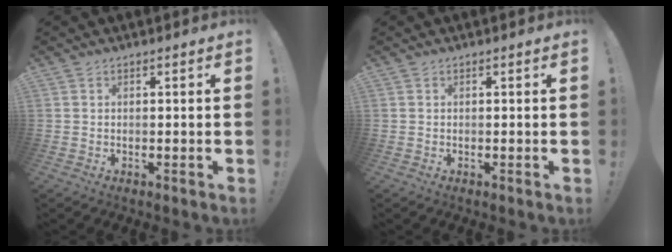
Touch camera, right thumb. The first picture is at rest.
{"total": 0.0}